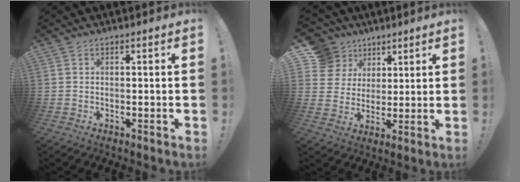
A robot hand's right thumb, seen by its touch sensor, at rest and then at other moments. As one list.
[{"total": 12.0, "force": [5.8, 10.1, 2.9], "torque": [-0.042, -0.030, 0.119]}]